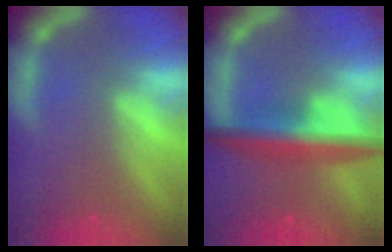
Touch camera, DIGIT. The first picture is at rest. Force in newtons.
{"total": 6.5}